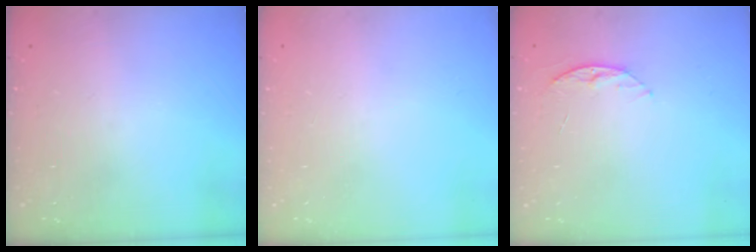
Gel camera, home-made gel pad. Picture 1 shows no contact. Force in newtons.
{"total": 0.0}
{"total": 6.4, "press": 6.3, "slide": 0.7}